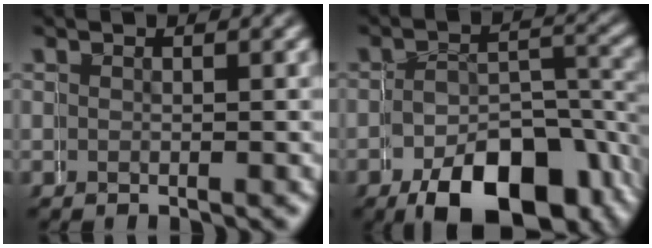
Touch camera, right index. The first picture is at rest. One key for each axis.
{"total": 8.8, "fx": -4.9, "fy": 4.9, "fz": 5.5, "tx": -0.072, "ty": -0.018, "tz": -0.072}